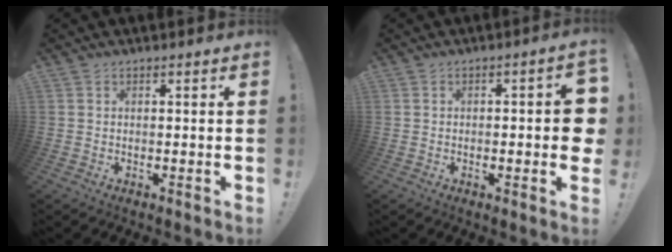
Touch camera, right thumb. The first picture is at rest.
{"total": 5.2, "force": [-0.5, 1.1, 5.1], "torque": [-0.067, -0.001, -0.006]}